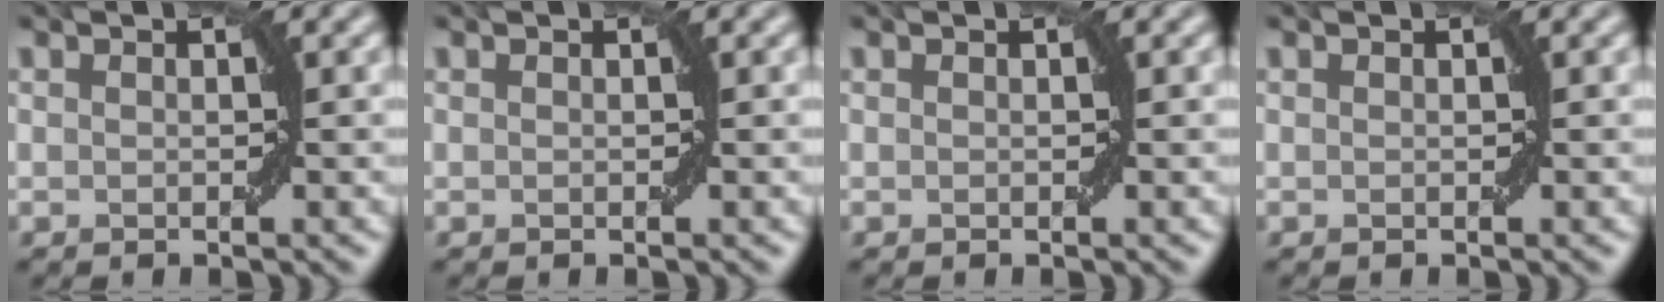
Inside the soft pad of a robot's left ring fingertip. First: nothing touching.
{"total": 0.0}
{"total": 0.0}
{"total": 0.0}